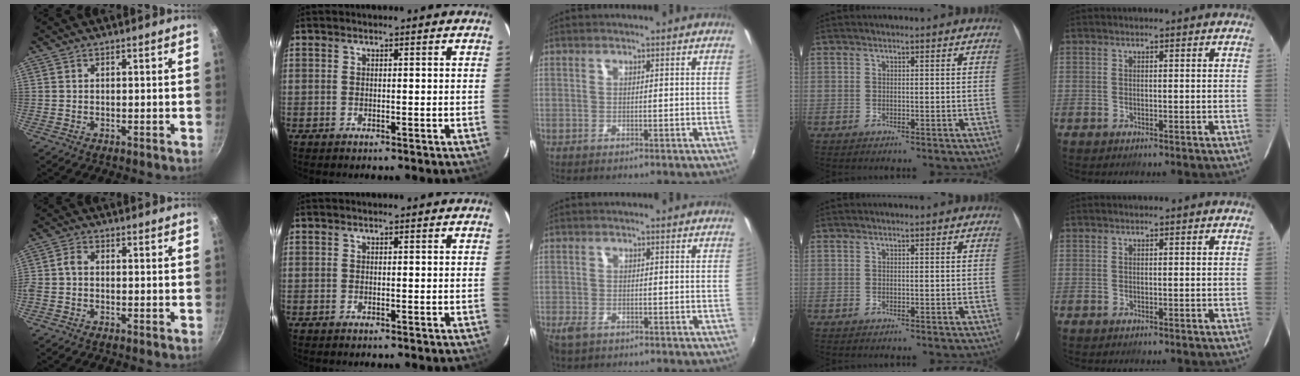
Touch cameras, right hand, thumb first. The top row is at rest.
{"thumb": {"total": 2.4, "force": [-0.8, 1.7, 1.5], "torque": [-0.034, 0.013, -0.024]}, "middle": {"total": 3.3, "force": [-2.1, 1.9, 1.7], "torque": [-0.041, -0.008, -0.039]}}